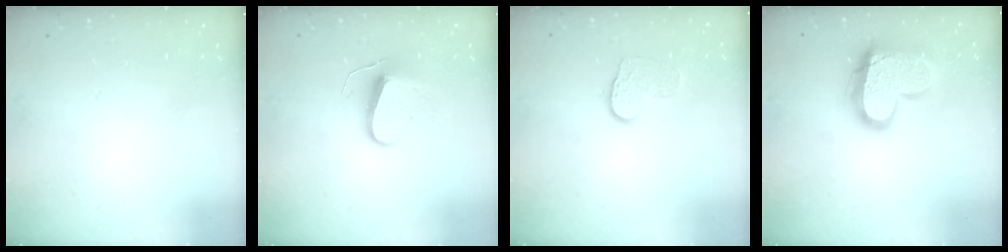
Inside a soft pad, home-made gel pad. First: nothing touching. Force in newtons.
{"total": 9.4, "press": 9.3, "slide": 0.9}
{"total": 8.8, "press": 8.8, "slide": 0.7}
{"total": 17.5, "press": 17.4, "slide": 1.3}